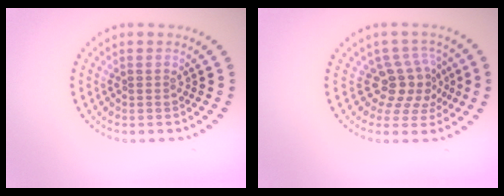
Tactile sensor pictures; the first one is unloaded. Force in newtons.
{"total": 3.5, "press": 2.8, "slide": 2.1}